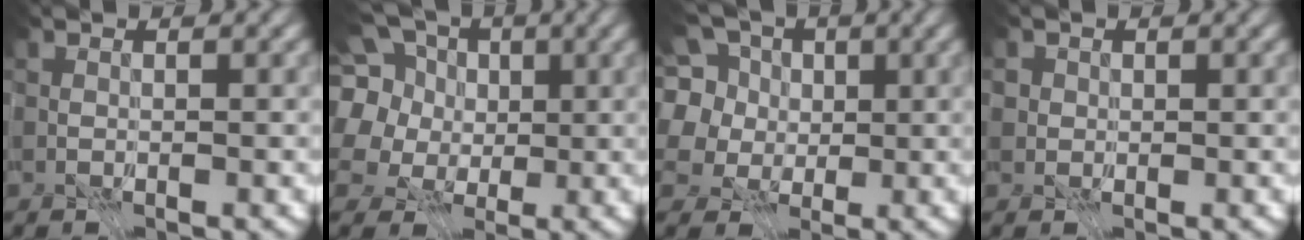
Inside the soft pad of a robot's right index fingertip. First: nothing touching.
{"total": 9.0, "force": [2.9, 7.1, 4.8], "torque": [-0.119, 0.018, 0.031]}
{"total": 5.8, "force": [2.0, 4.2, 3.4], "torque": [-0.079, 0.016, 0.017]}
{"total": 3.3, "force": [1.7, 2.4, 1.4], "torque": [-0.013, 0.003, 0.009]}